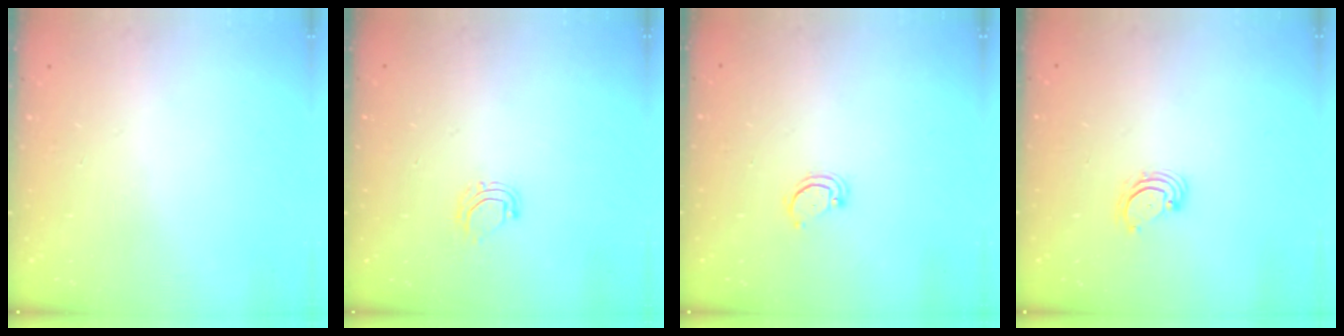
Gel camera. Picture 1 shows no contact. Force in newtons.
{"total": 6.4, "press": 6.4, "slide": 0.4}
{"total": 2.9, "press": 2.9, "slide": 0.2}
{"total": 2.9, "press": 2.9, "slide": 0.4}